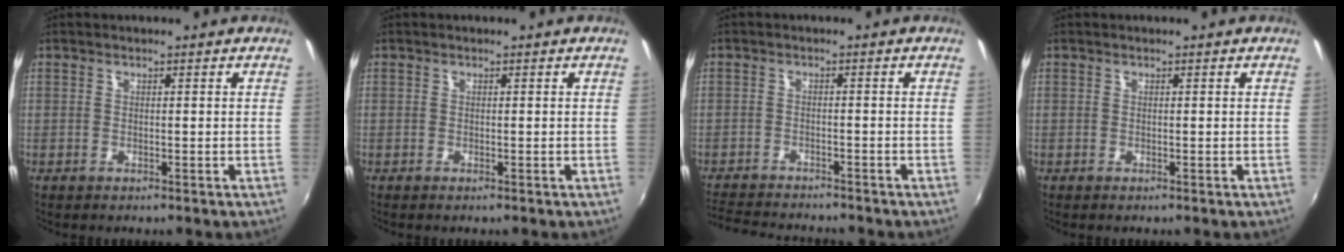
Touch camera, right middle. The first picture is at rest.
{"total": 0.0}
{"total": 9.5, "force": [-8.8, 1.5, 3.1], "torque": [-0.087, -0.012, -0.145]}
{"total": 0.0}